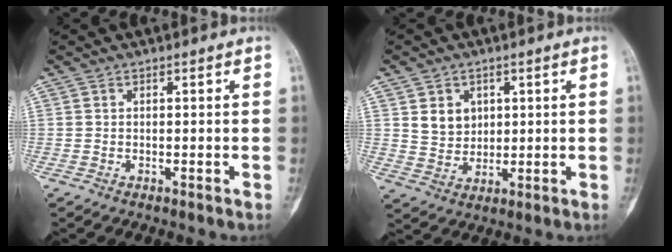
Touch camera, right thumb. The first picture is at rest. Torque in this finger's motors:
{"motor_torque": [0.23, 1.37, 0.09, -0.09, 0.00]}